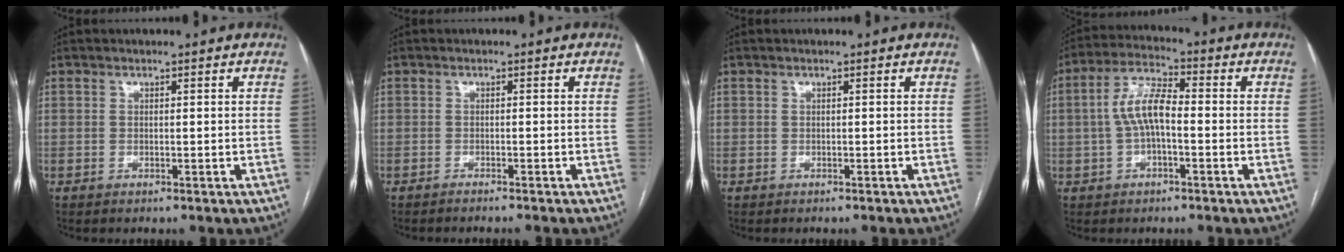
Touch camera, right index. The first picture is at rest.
{"total": 3.4, "force": [-3.1, -0.2, 1.3], "torque": [-0.015, -0.002, -0.042]}
{"total": 0.6, "force": [-0.5, 0.3, 0.0], "torque": [-0.006, 0.003, -0.012]}
{"total": 8.2, "force": [-0.6, 3.2, 7.5], "torque": [-0.159, 0.026, -0.015]}